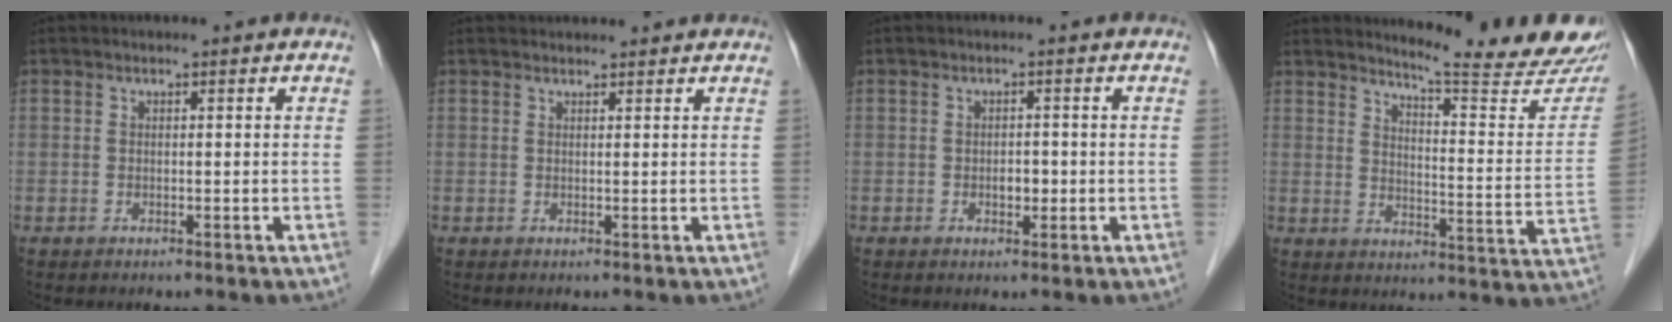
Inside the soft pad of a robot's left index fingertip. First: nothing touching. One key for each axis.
{"total": 4.4, "fx": 4.3, "fy": 0.6, "fz": 0.8, "tx": -0.009, "ty": 0.033, "tz": 0.055}
{"total": 1.7, "fx": -0.4, "fy": 1.0, "fz": 1.2, "tx": -0.021, "ty": 0.002, "tz": -0.004}
{"total": 17.8, "fx": 16.7, "fy": -0.1, "fz": 6.2, "tx": -0.087, "ty": -0.102, "tz": 0.199}